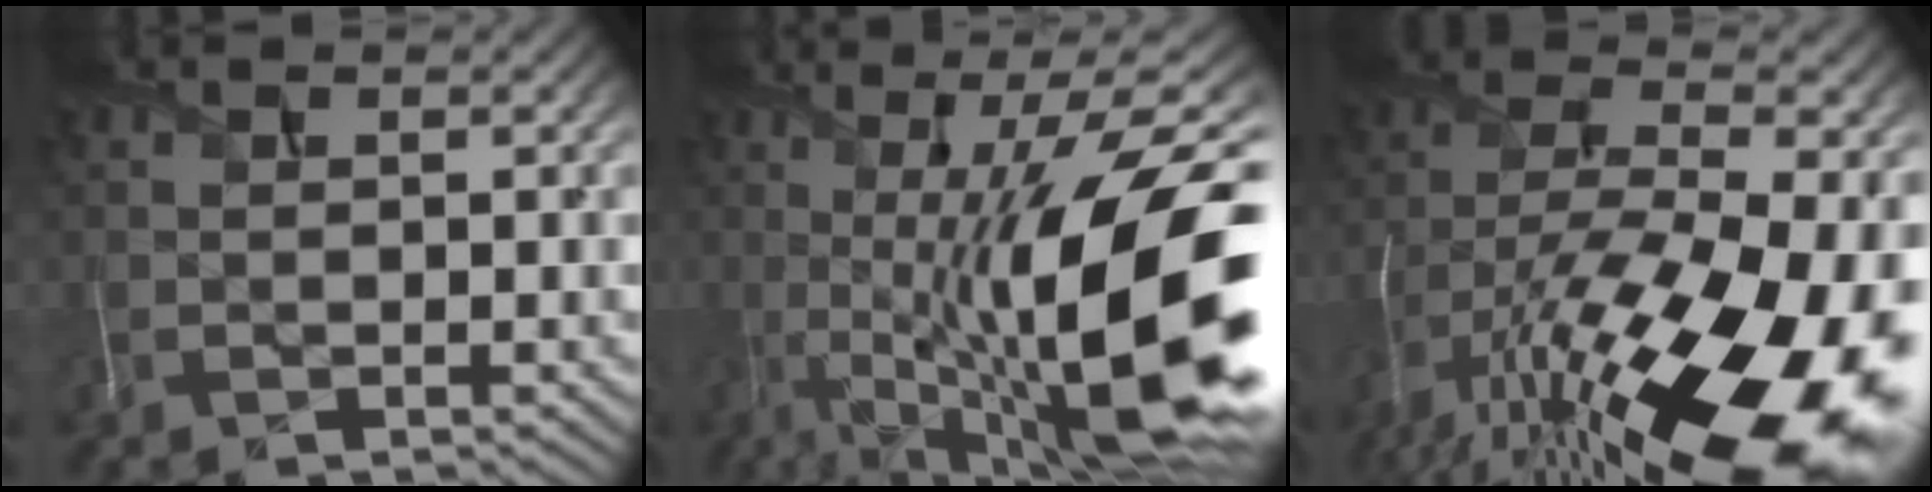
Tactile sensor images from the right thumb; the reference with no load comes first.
{"total": 18.0, "force": [-2.8, 5.8, 16.8], "torque": [-0.245, 0.007, -0.048]}
{"total": 20.3, "force": [-10.5, 8.6, 15.1], "torque": [-0.291, -0.044, -0.163]}